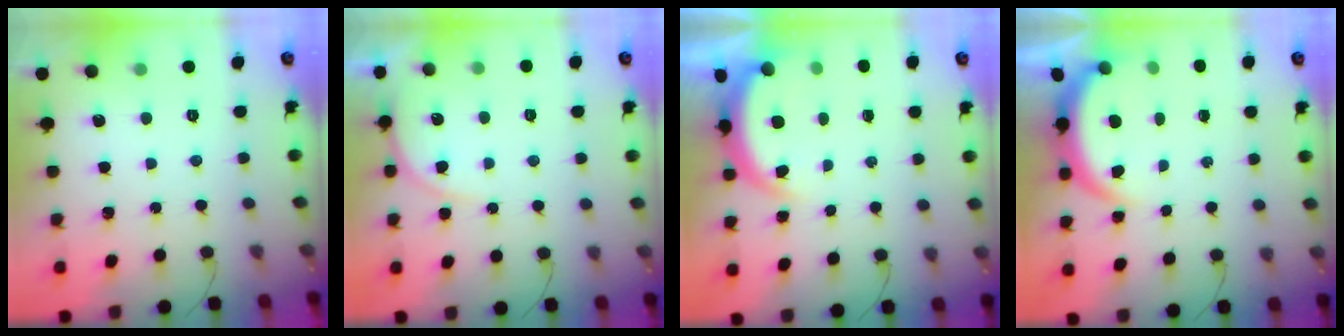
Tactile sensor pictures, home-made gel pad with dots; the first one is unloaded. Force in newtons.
{"total": 6.3, "press": 6.3, "slide": 0.4}
{"total": 4.9, "press": 4.8, "slide": 0.8}
{"total": 3.9, "press": 3.9, "slide": 0.2}